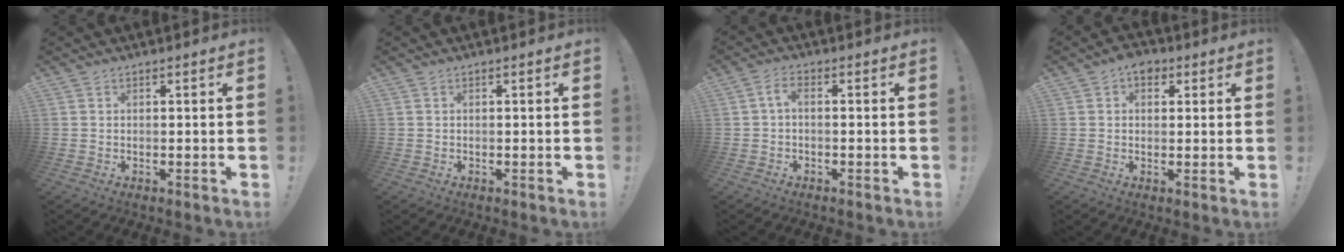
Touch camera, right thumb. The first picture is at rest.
{"total": 0.6, "force": [-0.4, 0.4, -0.2], "torque": [0.003, 0.002, -0.009]}
{"total": 3.1, "force": [-0.5, 0.9, 3.0], "torque": [-0.063, 0.002, -0.011]}
{"total": 4.8, "force": [2.2, 3.4, 2.6], "torque": [-0.024, -0.007, 0.036]}